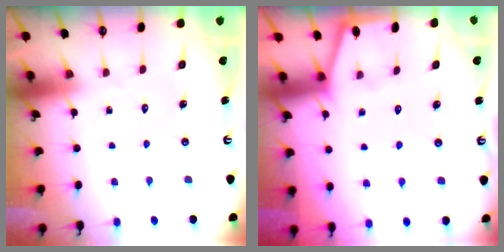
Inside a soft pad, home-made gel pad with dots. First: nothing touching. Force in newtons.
{"total": 1.8, "press": 1.8, "slide": 0.1}